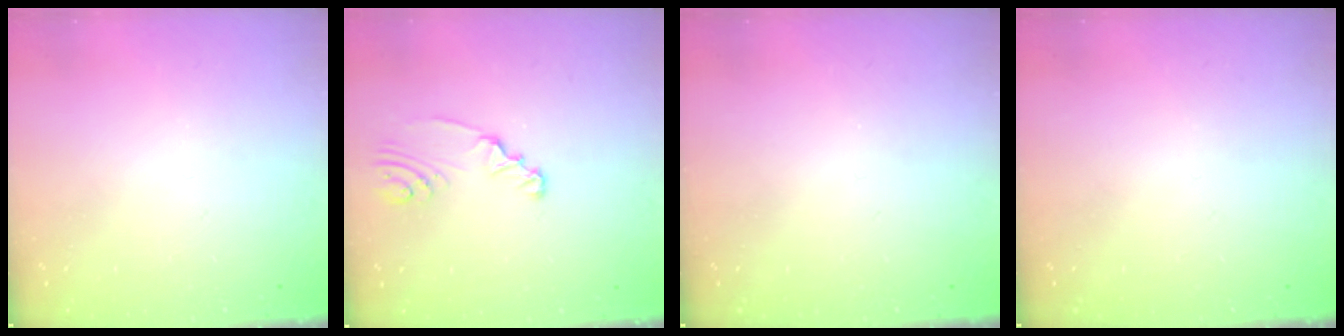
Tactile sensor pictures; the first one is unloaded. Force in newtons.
{"total": 2.3, "press": 2.3, "slide": 0.3}
{"total": 0.0}
{"total": 0.0}